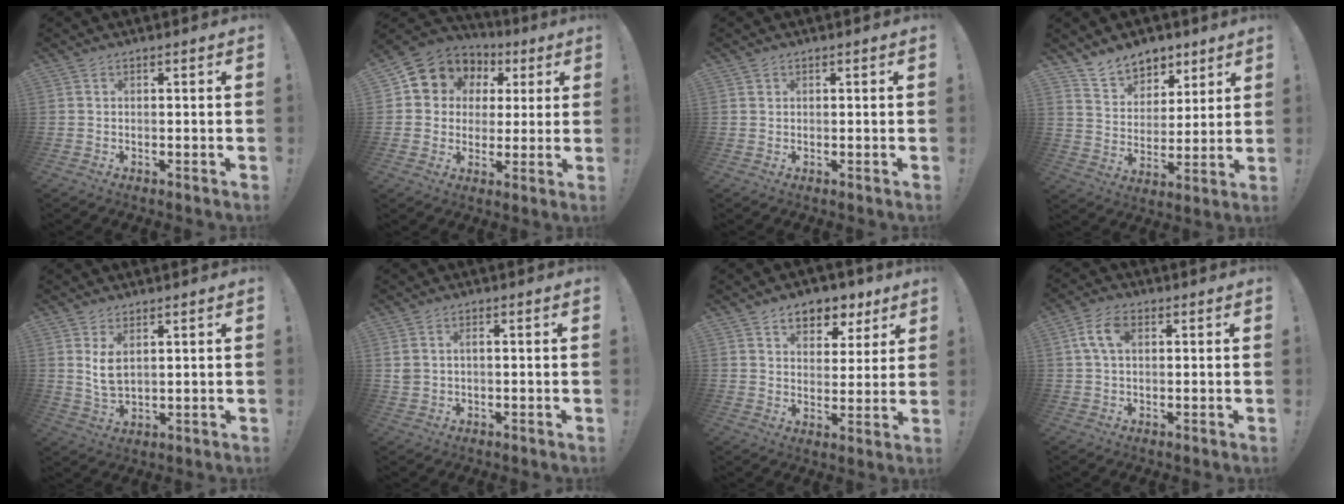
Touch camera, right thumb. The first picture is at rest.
{"total": 8.8, "force": [3.2, 7.9, 2.4], "torque": [-0.033, -0.025, 0.064]}
{"total": 0.8, "force": [0.5, 0.6, 0.0], "torque": [0.005, -0.002, 0.009]}
{"total": 11.3, "force": [9.0, 6.4, 2.3], "torque": [-0.042, -0.069, 0.176]}
{"total": 5.8, "force": [2.2, 3.0, 4.4], "torque": [-0.076, -0.013, 0.039]}
{"total": 2.1, "force": [0.5, 1.3, 1.6], "torque": [-0.027, 0.003, 0.008]}
{"total": 8.2, "force": [5.4, 5.4, 2.9], "torque": [-0.030, -0.039, 0.099]}
{"total": 7.0, "force": [1.9, 4.0, 5.4], "torque": [-0.105, 0.007, 0.036]}